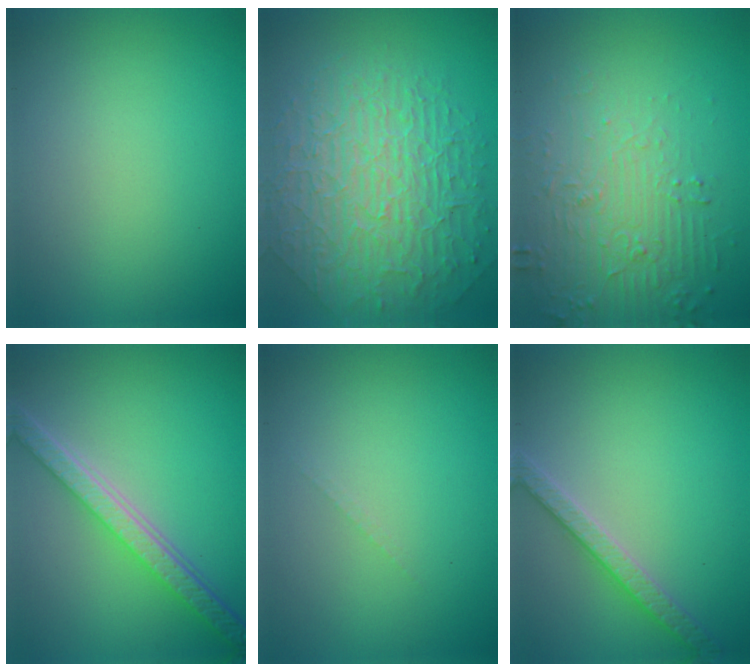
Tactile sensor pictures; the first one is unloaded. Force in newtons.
{"total": 10.2, "press": 6.7, "slide": 7.6}
{"total": 5.8, "press": 3.8, "slide": 4.4}
{"total": 6.0, "press": 4.6, "slide": 3.8}
{"total": 0.6, "press": 0.6, "slide": 0.1}
{"total": 2.6, "press": 2.5, "slide": 0.5}